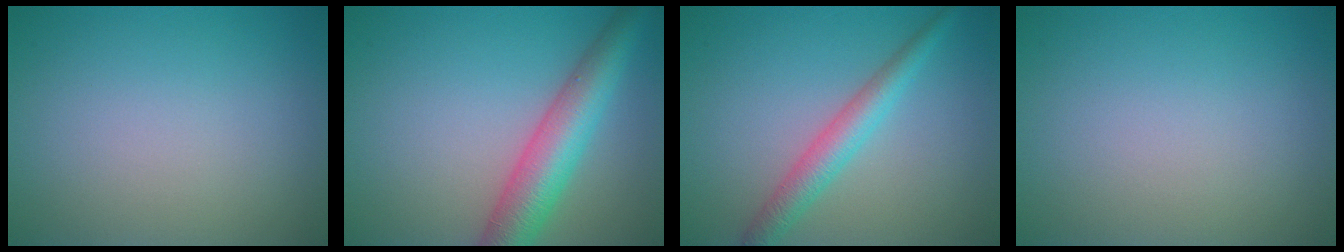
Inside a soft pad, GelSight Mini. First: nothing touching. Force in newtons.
{"total": 6.4, "press": 6.4, "slide": 0.2}
{"total": 3.1, "press": 3.1, "slide": 0.1}
{"total": 0.0}